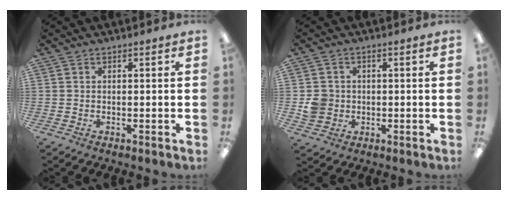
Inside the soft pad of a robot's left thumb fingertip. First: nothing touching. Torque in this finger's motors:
{"motor_torque": [-0.15, 0.21, 0.04, -0.05, 0.01]}